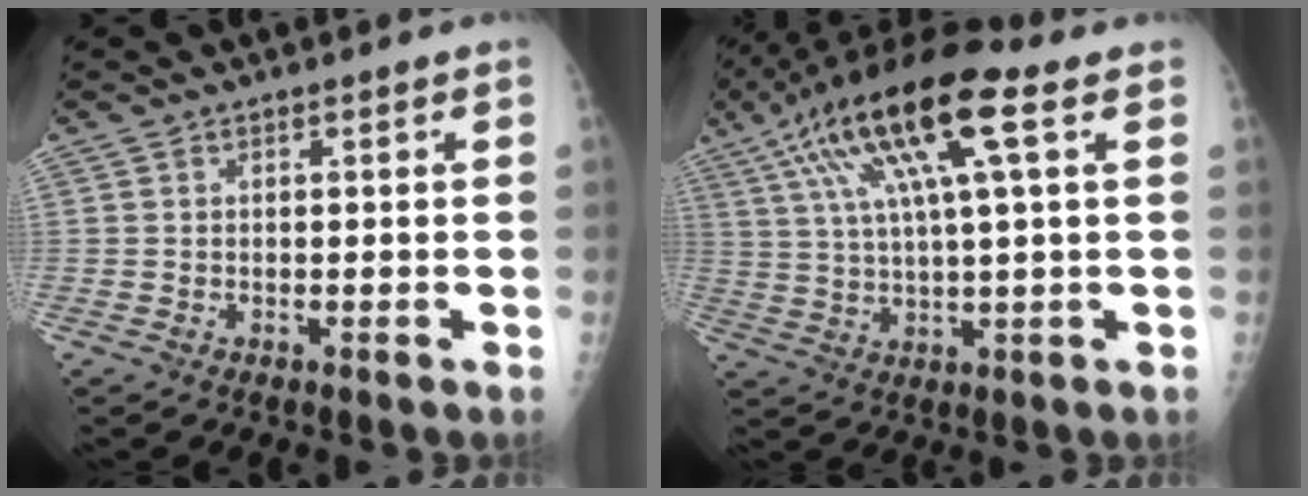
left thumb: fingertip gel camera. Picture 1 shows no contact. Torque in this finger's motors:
{"motor_torque": [0.40, 0.96, 2.07, -0.70, 0.57]}